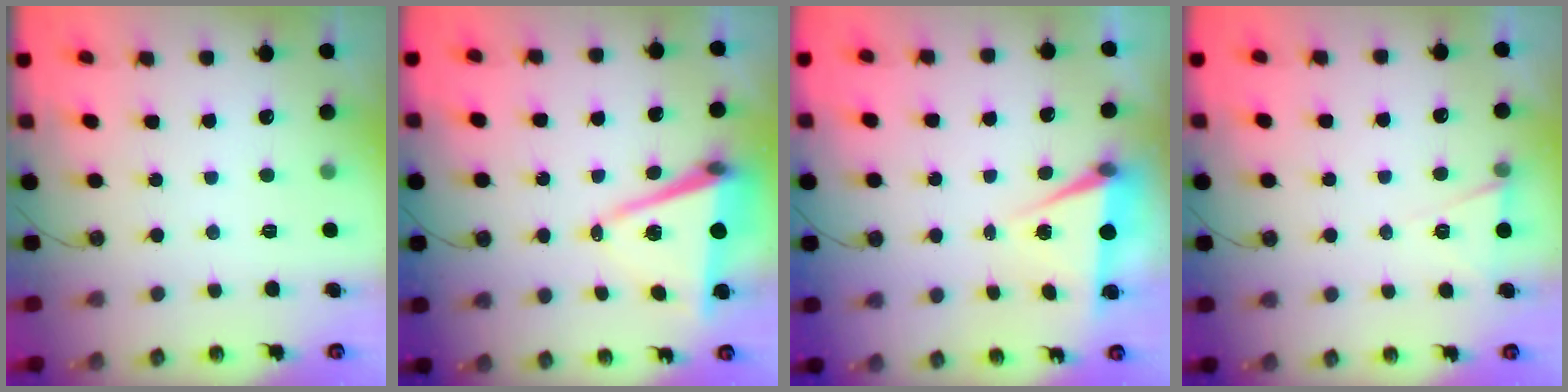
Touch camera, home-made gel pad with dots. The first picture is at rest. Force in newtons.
{"total": 9.1, "press": 8.0, "slide": 4.4}
{"total": 5.8, "press": 3.5, "slide": 4.6}
{"total": 6.3, "press": 4.2, "slide": 4.7}